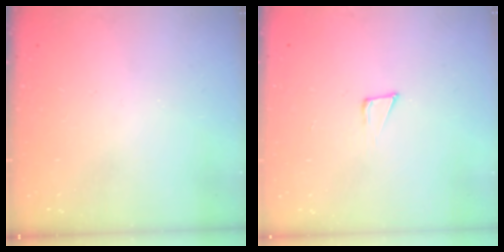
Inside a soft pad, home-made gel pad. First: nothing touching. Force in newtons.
{"total": 5.5, "press": 5.4, "slide": 0.8}